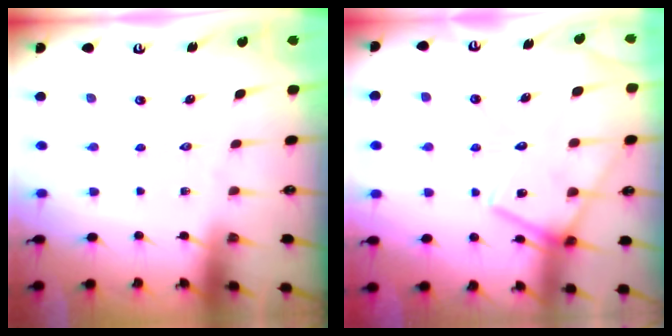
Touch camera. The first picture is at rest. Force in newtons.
{"total": 15.1, "press": 15.1, "slide": 1.3}